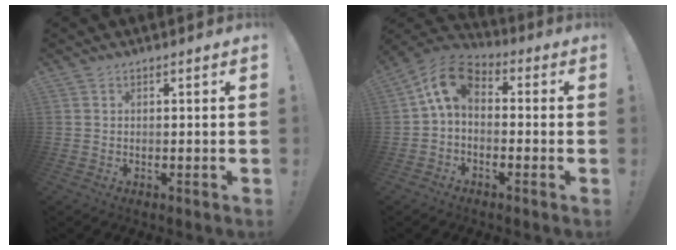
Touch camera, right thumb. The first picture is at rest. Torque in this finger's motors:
{"motor_torque": [1.32, 1.77, 0.86, -0.65, 0.04]}